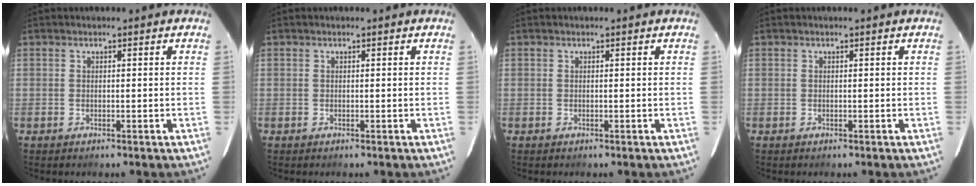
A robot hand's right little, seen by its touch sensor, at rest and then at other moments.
{"total": 0.0}
{"total": 0.0}
{"total": 0.0}